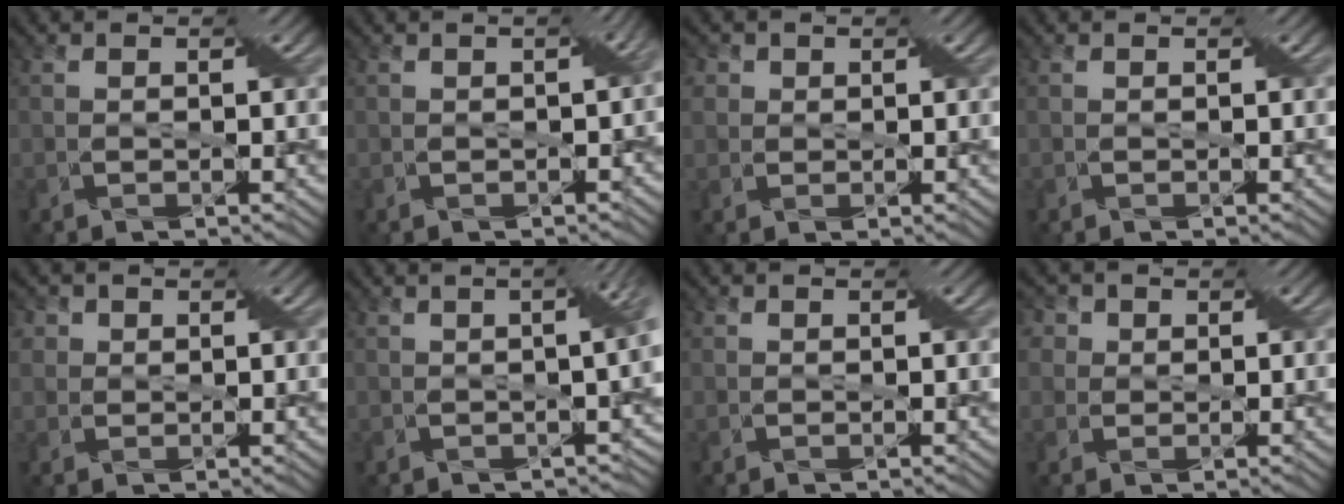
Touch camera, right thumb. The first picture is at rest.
{"total": 3.2, "force": [-0.5, 1.9, 2.5], "torque": [-0.031, -0.008, -0.005]}
{"total": 3.1, "force": [1.3, 2.7, 1.1], "torque": [-0.027, 0.014, 0.015]}
{"total": 0.0}
{"total": 3.6, "force": [1.5, 3.0, 1.2], "torque": [-0.035, 0.015, 0.020]}
{"total": 6.1, "force": [-0.8, 1.9, 5.7], "torque": [-0.060, -0.003, -0.011]}
{"total": 0.6, "force": [0.3, 0.5, 0.1], "torque": [0.000, 0.000, 0.004]}
{"total": 6.0, "force": [2.5, 4.9, 2.5], "torque": [-0.067, 0.025, 0.033]}